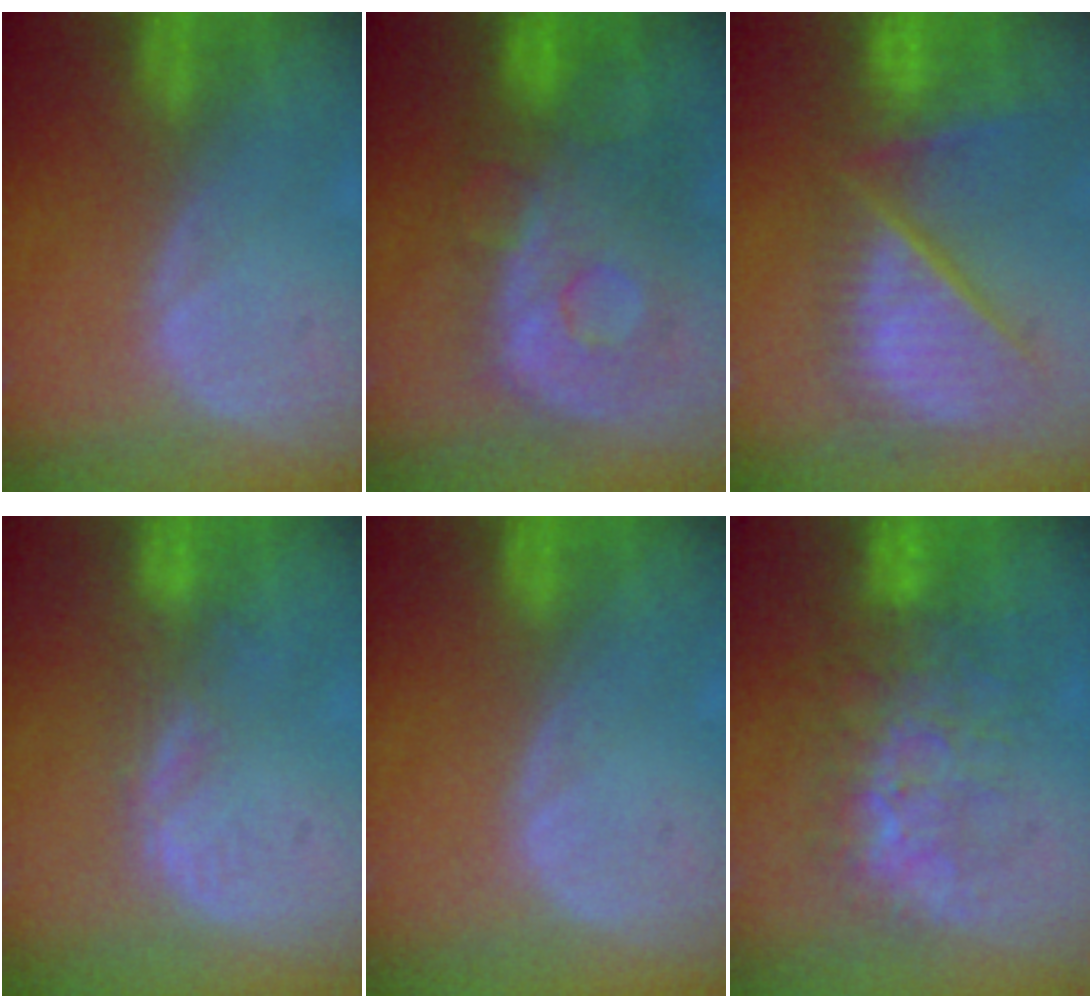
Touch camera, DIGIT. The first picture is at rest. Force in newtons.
{"total": 11.0, "press": 9.7, "slide": 5.3}
{"total": 12.9, "press": 10.7, "slide": 7.2}
{"total": 2.8, "press": 2.2, "slide": 1.7}
{"total": 0.0}
{"total": 8.2, "press": 8.0, "slide": 1.9}